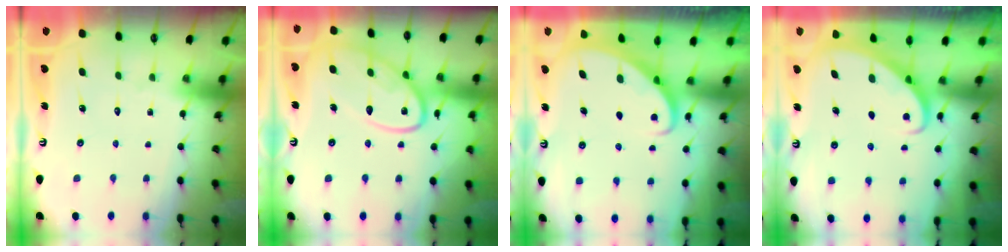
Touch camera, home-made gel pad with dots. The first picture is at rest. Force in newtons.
{"total": 15.1, "press": 15.0, "slide": 1.4}
{"total": 2.7, "press": 2.7, "slide": 0.3}
{"total": 2.7, "press": 2.7, "slide": 0.2}